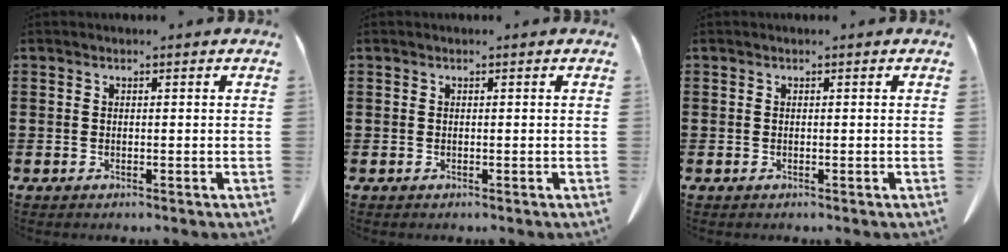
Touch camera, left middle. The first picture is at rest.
{"total": 0.0}
{"total": 0.0}